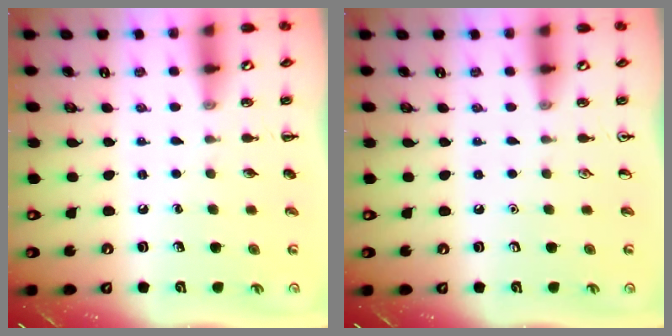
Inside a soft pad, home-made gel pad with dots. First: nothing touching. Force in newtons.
{"total": 0.0}